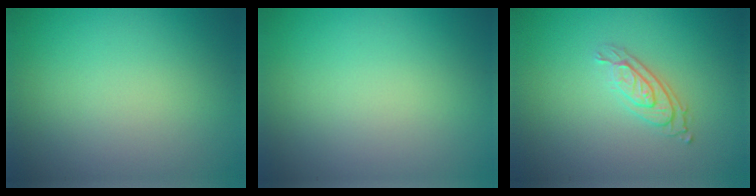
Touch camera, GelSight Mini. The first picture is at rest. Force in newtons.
{"total": 0.0}
{"total": 2.8, "press": 2.0, "slide": 1.8}